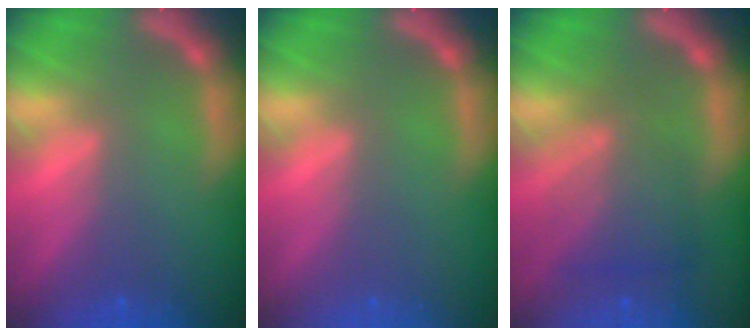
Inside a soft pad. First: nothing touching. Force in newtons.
{"total": 0.0}
{"total": 5.5}